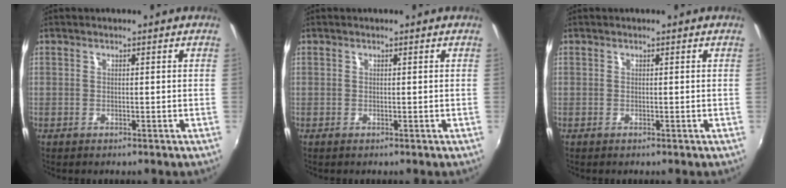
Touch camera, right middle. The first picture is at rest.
{"total": 0.0}
{"total": 0.0}